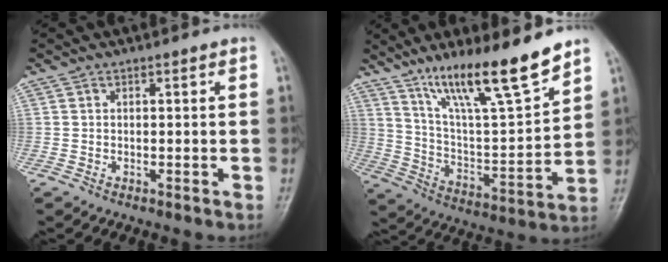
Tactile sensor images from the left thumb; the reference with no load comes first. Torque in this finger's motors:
{"motor_torque": [1.05, 0.86, 1.46, -1.31, 0.34]}